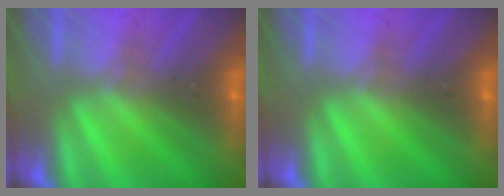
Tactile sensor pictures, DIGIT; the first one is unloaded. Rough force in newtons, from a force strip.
{"total": 0.0}